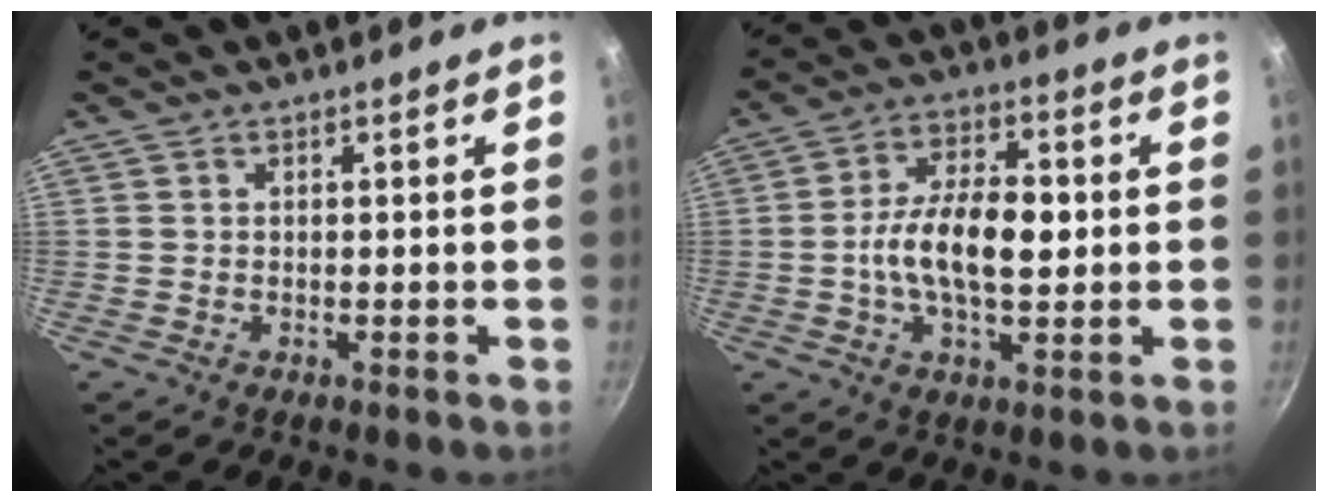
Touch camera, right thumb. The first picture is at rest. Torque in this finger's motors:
{"motor_torque": [0.50, 1.38, 1.07, -0.55, 0.11]}